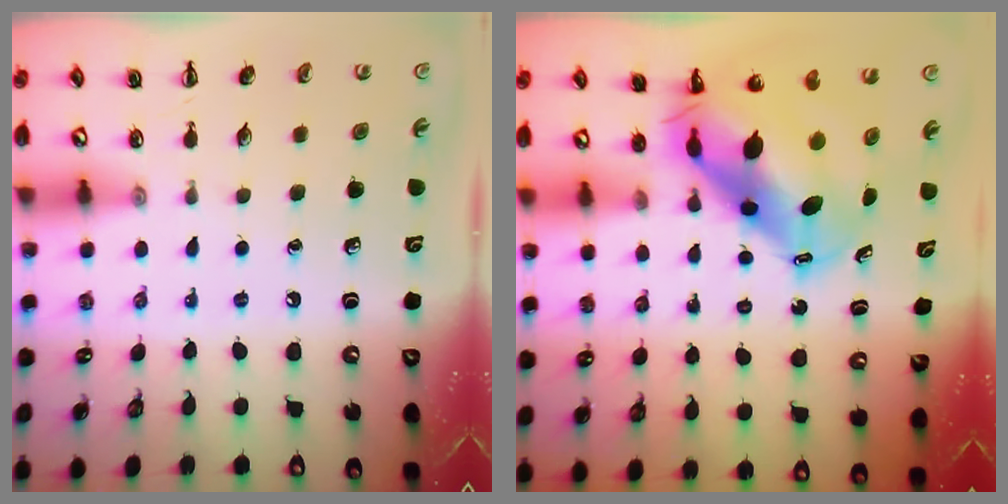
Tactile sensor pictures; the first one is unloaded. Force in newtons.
{"total": 11.1, "press": 10.7, "slide": 3.1}